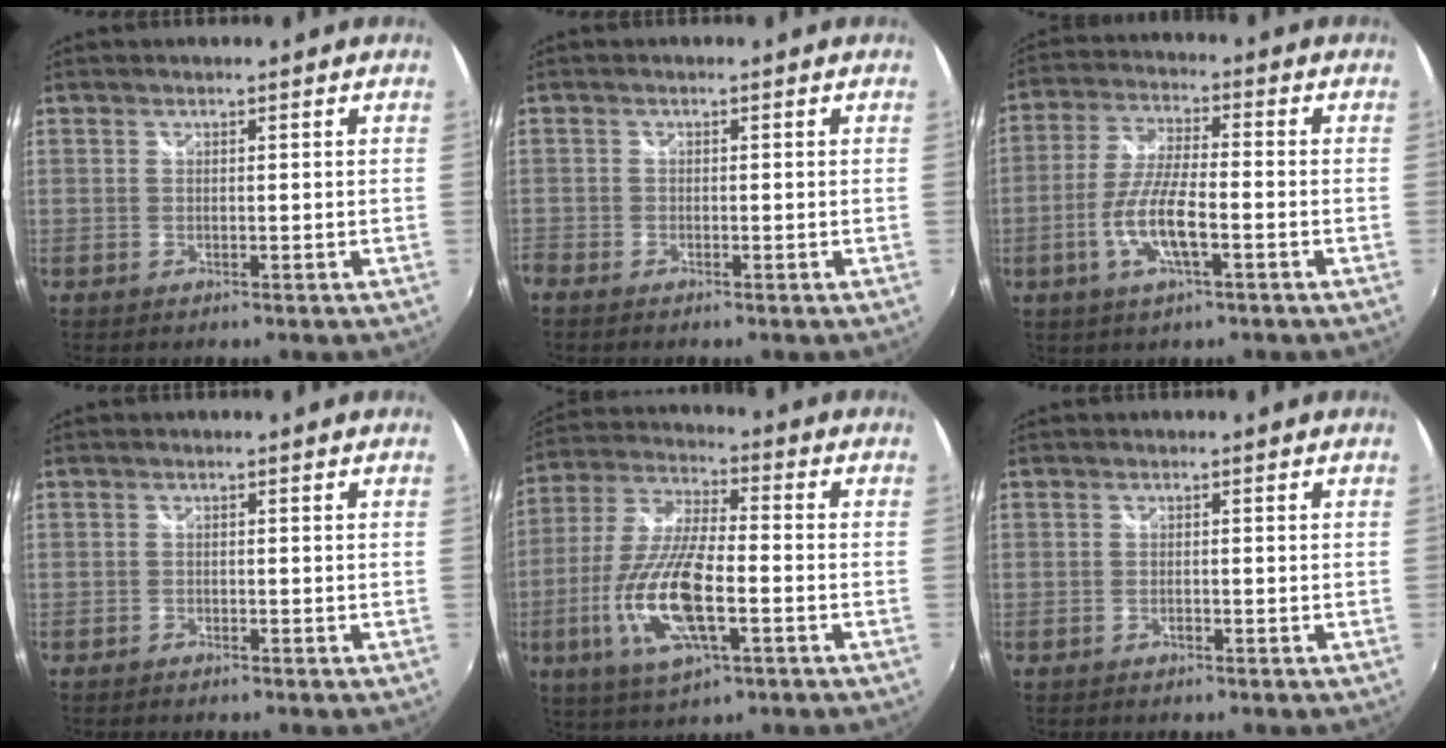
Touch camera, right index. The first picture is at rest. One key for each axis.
{"total": 1.8, "fx": -1.3, "fy": 1.1, "fz": 0.1, "tx": -0.009, "ty": -0.002, "tz": -0.030}
{"total": 9.5, "fx": -3.4, "fy": 2.2, "fz": 8.6, "tx": -0.180, "ty": -0.001, "tz": -0.066}
{"total": 0.8, "fx": -0.7, "fy": 0.3, "fz": 0.1, "tx": -0.006, "ty": -0.002, "tz": -0.014}
{"total": 16.5, "fx": -5.3, "fy": 5.3, "fz": 14.7, "tx": -0.309, "ty": -0.013, "tz": -0.100}
{"total": 0.8, "fx": -0.6, "fy": 0.3, "fz": 0.4, "tx": -0.006, "ty": 0.001, "tz": -0.011}